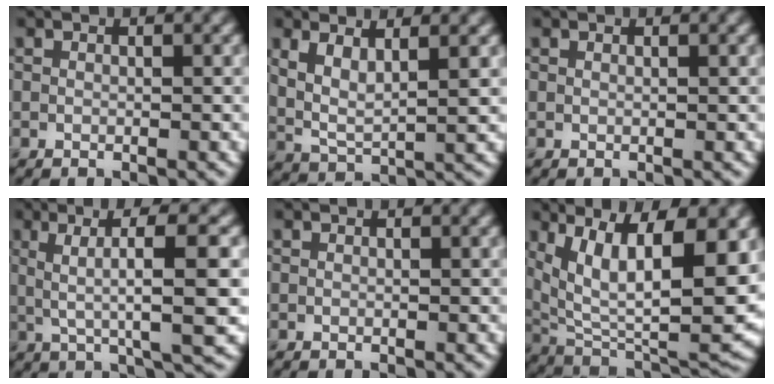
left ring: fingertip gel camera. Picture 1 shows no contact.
{"total": 3.8, "force": [1.8, 1.1, 3.1], "torque": [-0.068, -0.005, 0.036]}
{"total": 0.6, "force": [0.3, 0.3, 0.4], "torque": [-0.003, 0.000, -0.002]}
{"total": 7.8, "force": [1.0, 1.5, 7.6], "torque": [-0.117, 0.015, 0.016]}
{"total": 0.0}
{"total": 13.3, "force": [3.9, 5.6, 11.5], "torque": [-0.186, -0.011, 0.076]}